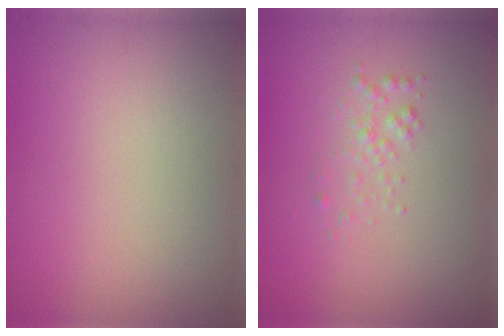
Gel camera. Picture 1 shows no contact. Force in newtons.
{"total": 1.3, "press": 1.3, "slide": 0.1}